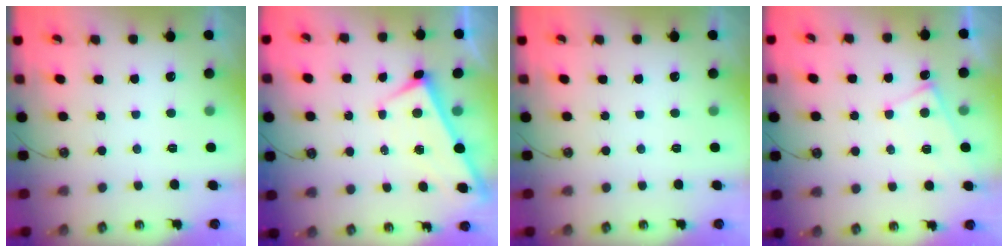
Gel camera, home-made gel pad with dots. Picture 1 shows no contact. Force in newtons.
{"total": 1.7, "press": 1.7, "slide": 0.1}
{"total": 0.0}
{"total": 3.9, "press": 3.9, "slide": 0.2}